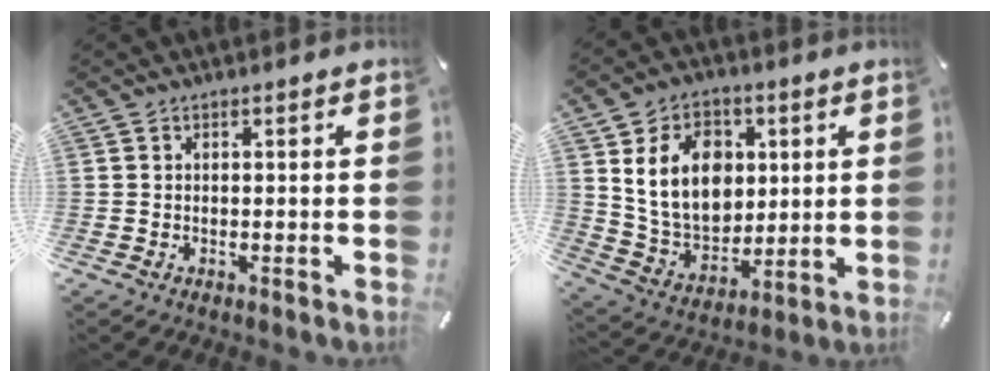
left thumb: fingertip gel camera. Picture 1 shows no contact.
{"total": 14.7, "force": [3.7, 11.6, 8.4], "torque": [-0.161, 0.002, 0.071]}